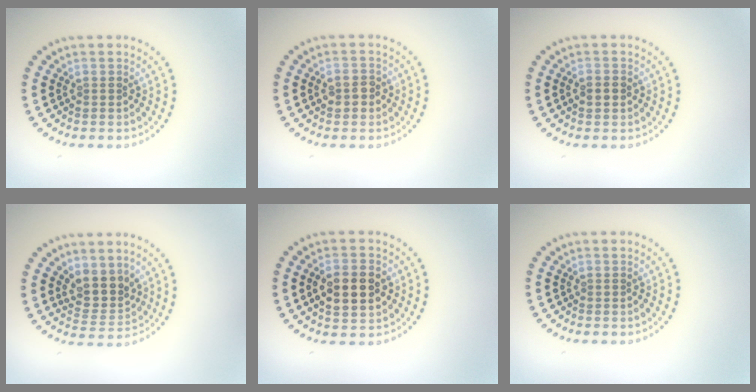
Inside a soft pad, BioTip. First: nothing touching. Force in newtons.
{"total": 1.8, "press": 1.8, "slide": 0.1}
{"total": 1.8, "press": 1.8, "slide": 0.0}
{"total": 2.9, "press": 2.4, "slide": 1.7}
{"total": 4.6, "press": 4.6, "slide": 0.4}
{"total": 0.0}